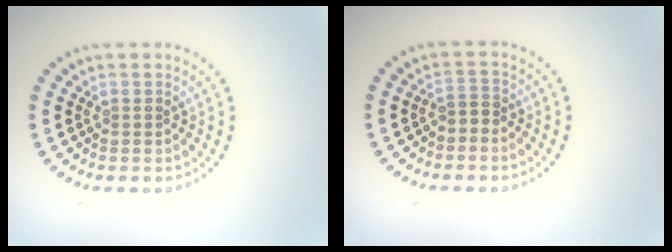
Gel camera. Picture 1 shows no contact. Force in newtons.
{"total": 1.3, "press": 1.0, "slide": 0.8}